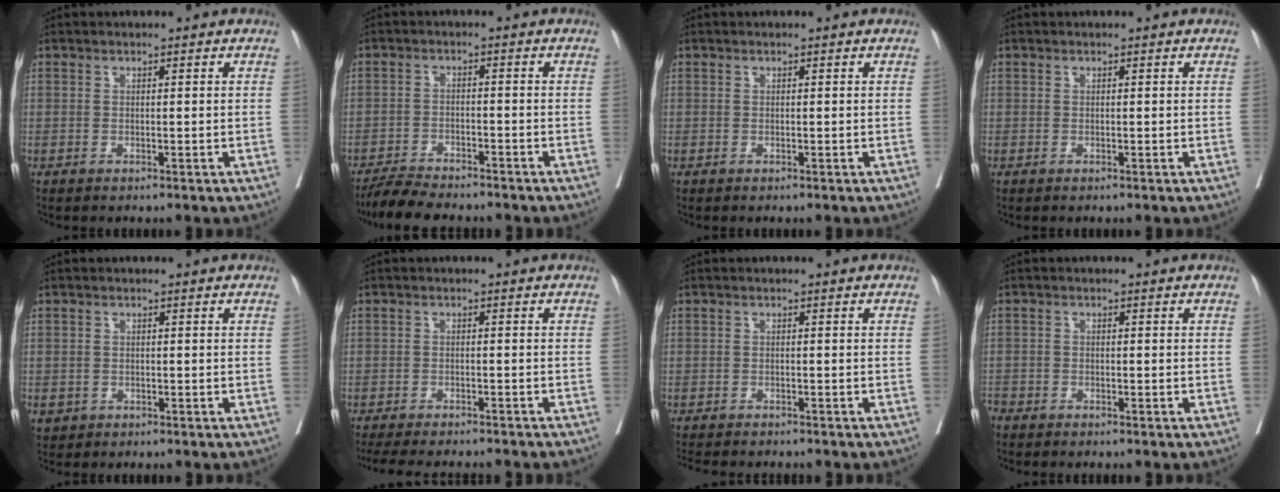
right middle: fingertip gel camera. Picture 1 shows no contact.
{"total": 6.9, "force": [-6.4, 0.7, 2.5], "torque": [-0.038, -0.019, -0.110]}
{"total": 0.0}
{"total": 0.0}
{"total": 1.7, "force": [-0.9, 1.5, 0.3], "torque": [-0.003, 0.004, -0.011]}
{"total": 14.5, "force": [-13.0, 2.3, 6.0], "torque": [-0.104, -0.023, -0.169]}
{"total": 8.6, "force": [-7.7, 1.7, 3.4], "torque": [-0.046, -0.008, -0.106]}
{"total": 3.4, "force": [-3.1, 0.9, 1.1], "torque": [-0.012, -0.004, -0.052]}